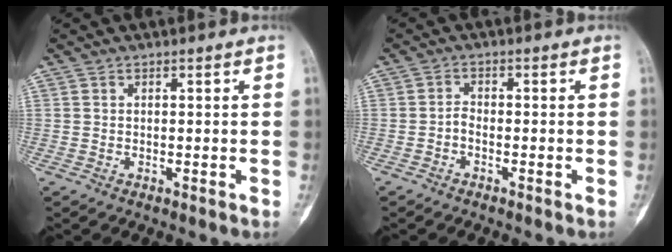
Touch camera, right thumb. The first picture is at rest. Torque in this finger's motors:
{"motor_torque": [0.07, 0.06, 0.16, 0.12, 0.02]}